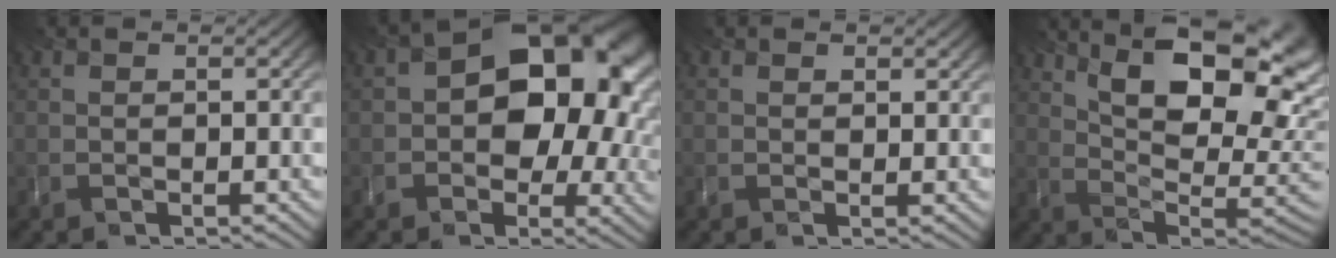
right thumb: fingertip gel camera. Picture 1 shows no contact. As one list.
[{"total": 14.0, "force": [1.7, 9.5, 10.2], "torque": [-0.120, -0.008, 0.029]}, {"total": 1.4, "force": [1.1, 0.6, 0.5], "torque": [-0.012, -0.005, 0.019]}, {"total": 17.3, "force": [7.4, 7.3, 13.8], "torque": [-0.216, 0.020, 0.121]}]